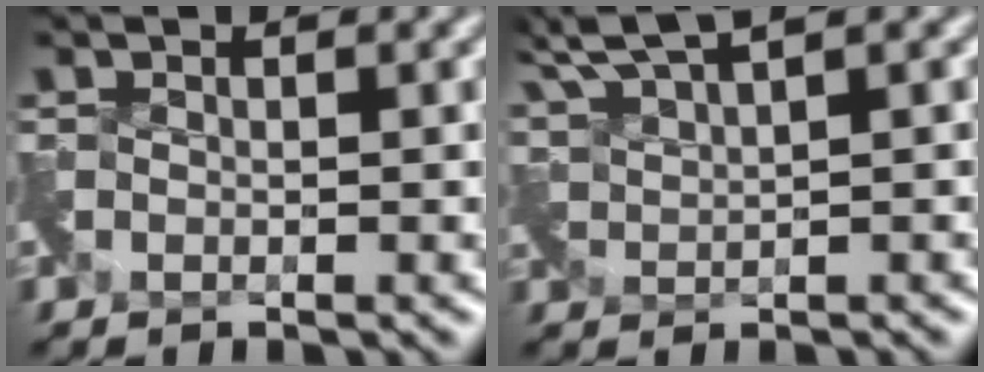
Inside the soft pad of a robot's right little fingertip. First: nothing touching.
{"total": 4.8, "force": [4.5, 0.0, 1.7], "torque": [-0.043, 0.019, 0.086]}